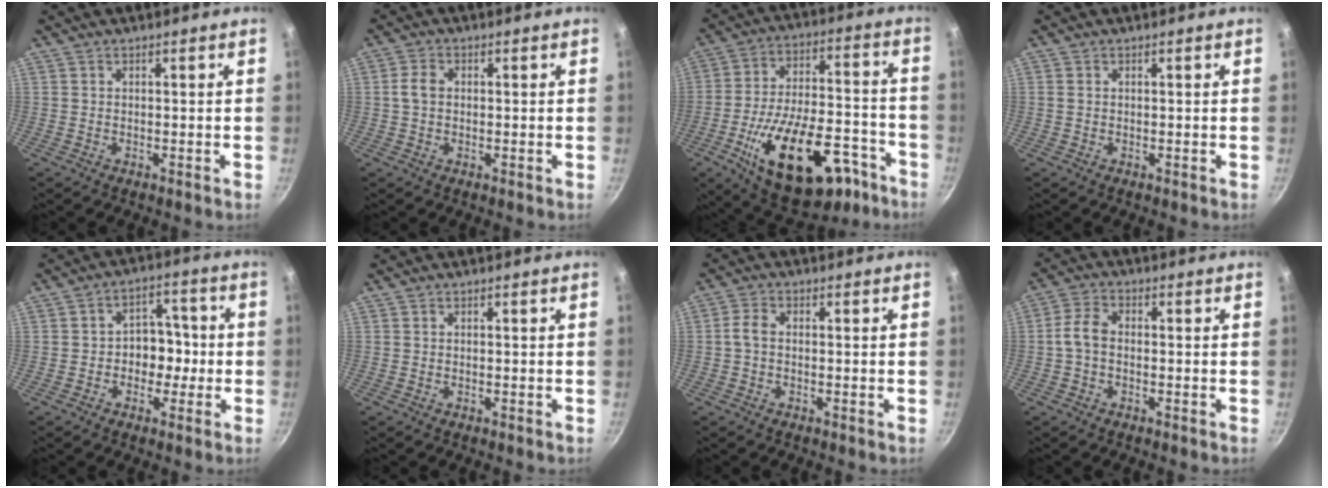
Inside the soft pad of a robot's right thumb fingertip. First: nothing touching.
{"total": 3.3, "force": [0.3, 2.2, 2.4], "torque": [-0.053, 0.012, 0.002]}
{"total": 26.1, "force": [-12.4, 13.1, 18.9], "torque": [-0.270, 0.062, -0.173]}
{"total": 0.8, "force": [0.1, 0.6, 0.4], "torque": [-0.008, 0.003, 0.000]}
{"total": 7.2, "force": [-1.1, 5.8, 4.2], "torque": [0.002, 0.025, -0.023]}
{"total": 0.0}
{"total": 2.9, "force": [-0.1, 1.4, 2.5], "torque": [-0.064, 0.010, -0.009]}
{"total": 4.6, "force": [-0.4, 2.7, 3.7], "torque": [-0.080, 0.019, -0.018]}